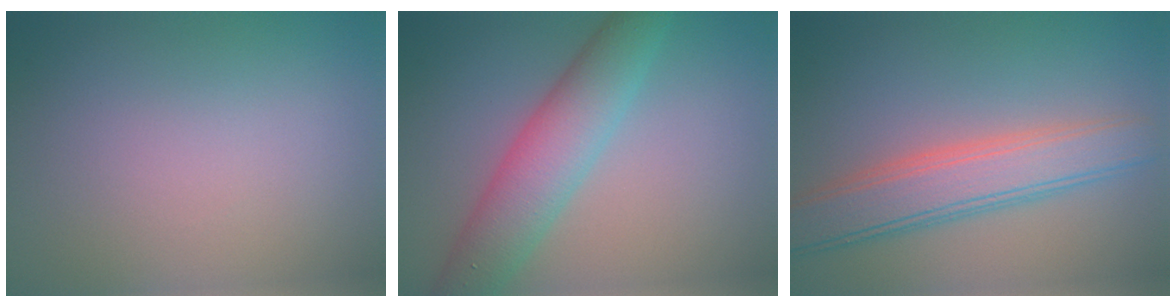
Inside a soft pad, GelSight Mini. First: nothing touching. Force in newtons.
{"total": 6.1, "press": 6.1, "slide": 0.1}
{"total": 5.6, "press": 5.6, "slide": 0.5}